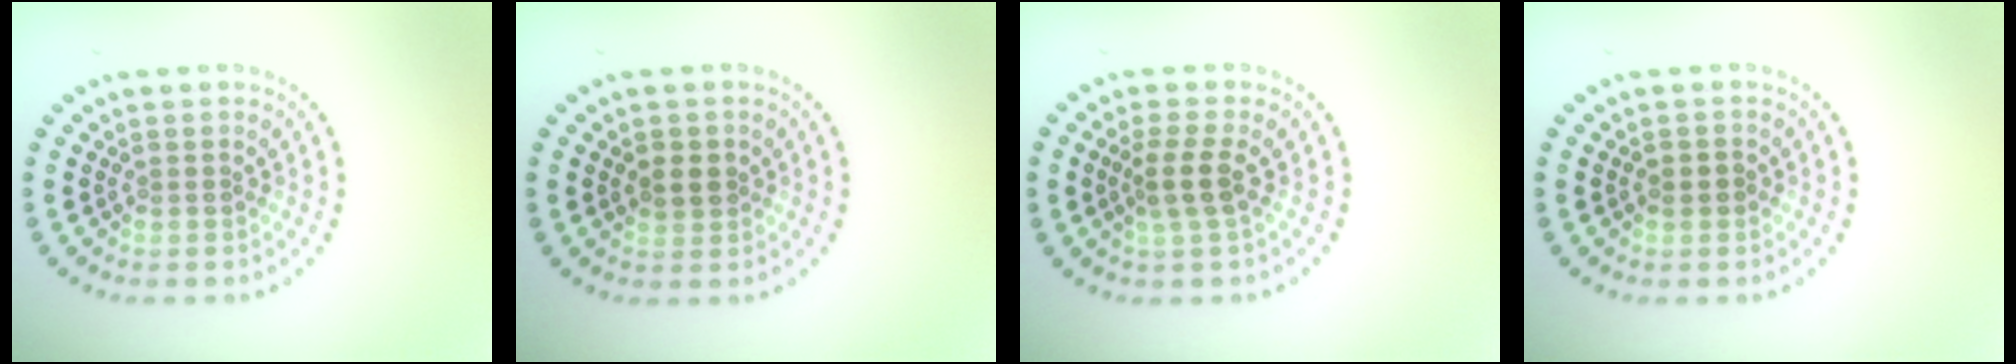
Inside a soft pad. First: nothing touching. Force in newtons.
{"total": 1.8, "press": 1.7, "slide": 0.4}
{"total": 2.5, "press": 2.0, "slide": 1.5}
{"total": 1.2, "press": 1.1, "slide": 0.4}